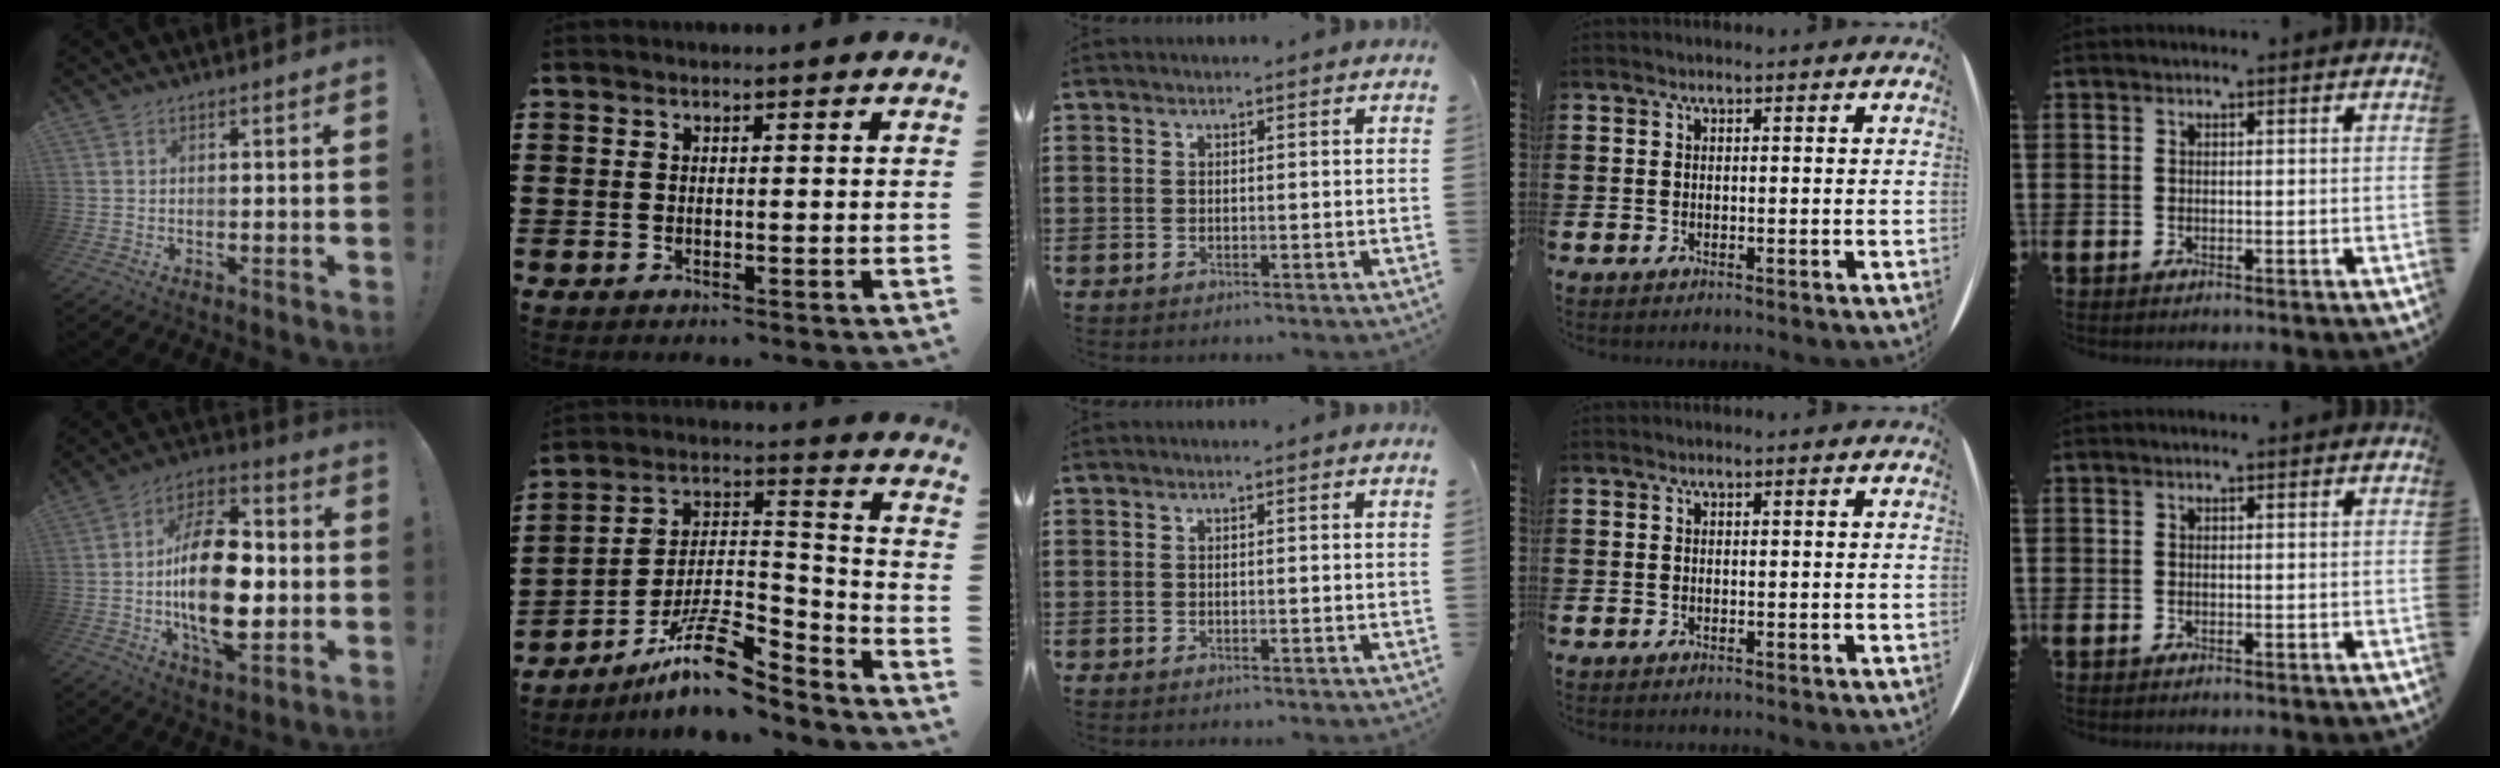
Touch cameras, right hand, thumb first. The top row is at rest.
{"thumb": {"total": 22.0, "force": [-2.1, 11.5, 18.6], "torque": [-0.338, 0.003, -0.036]}, "index": {"total": 12.6, "force": [-9.1, 4.1, 7.7], "torque": [-0.140, 0.030, -0.168]}}